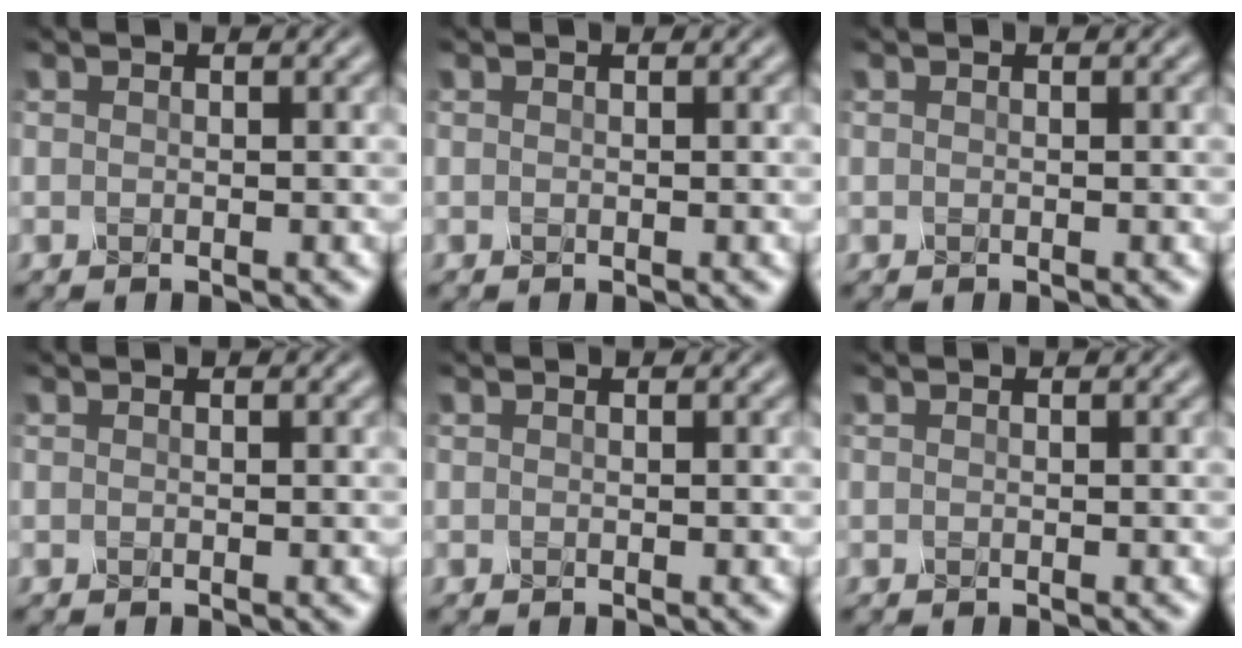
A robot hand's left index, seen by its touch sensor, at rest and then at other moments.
{"total": 0.0}
{"total": 0.0}
{"total": 0.0}
{"total": 0.0}
{"total": 0.0}